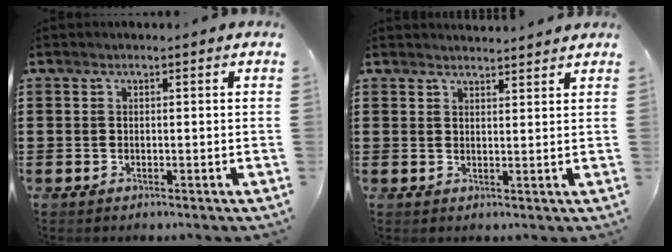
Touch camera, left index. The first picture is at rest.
{"total": 2.0, "force": [2.0, -0.1, 0.0], "torque": [-0.005, -0.003, 0.038]}